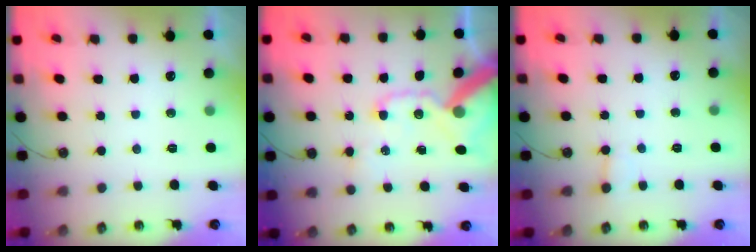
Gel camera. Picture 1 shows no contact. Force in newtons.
{"total": 17.1, "press": 16.9, "slide": 2.5}
{"total": 2.0, "press": 2.0, "slide": 0.1}